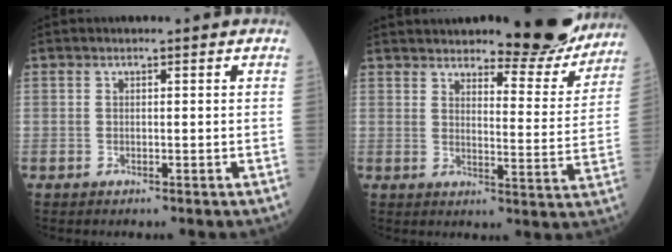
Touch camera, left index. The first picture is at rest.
{"total": 14.3, "force": [13.2, 2.8, 4.9], "torque": [-0.045, -0.041, 0.155]}